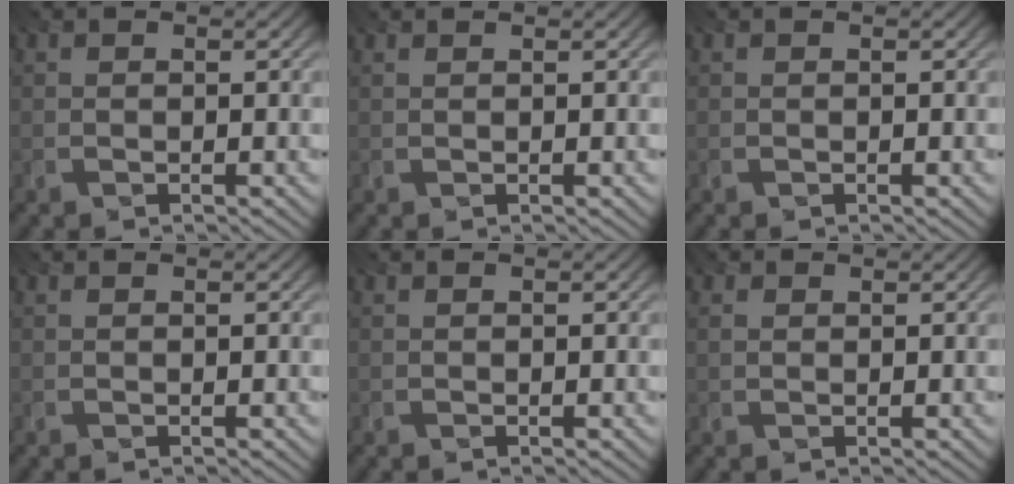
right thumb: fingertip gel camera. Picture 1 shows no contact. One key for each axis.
{"total": 1.0, "fx": 0.9, "fy": 0.2, "fz": 0.5, "tx": -0.012, "ty": 0.000, "tz": 0.011}
{"total": 0.0}
{"total": 0.0}
{"total": 0.0}
{"total": 1.4, "fx": 0.8, "fy": 1.0, "fz": 0.7, "tx": -0.018, "ty": 0.001, "tz": 0.011}